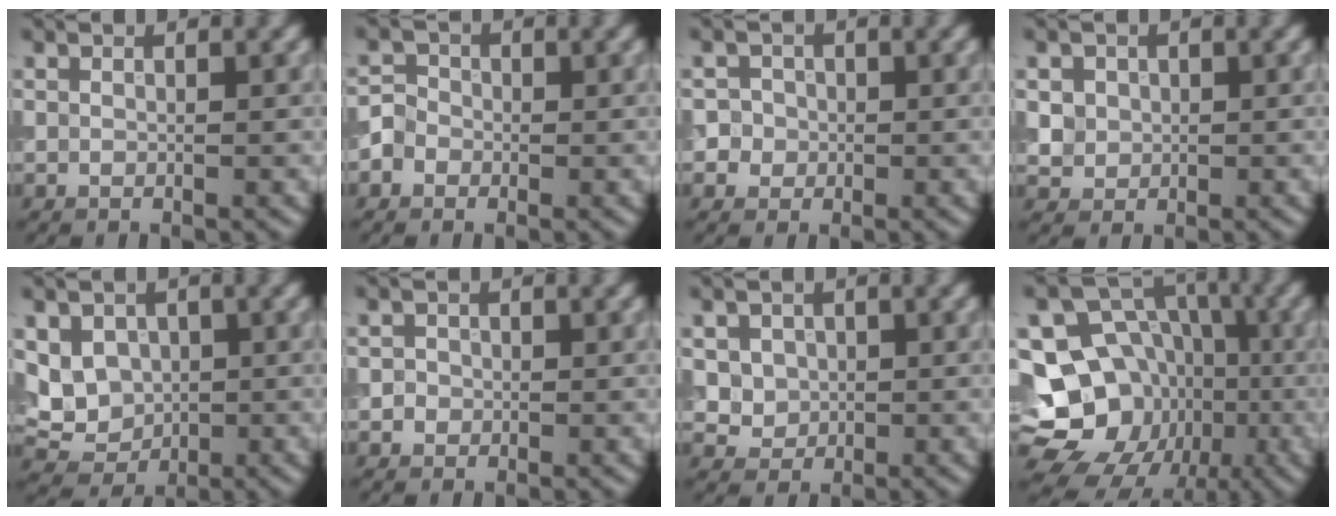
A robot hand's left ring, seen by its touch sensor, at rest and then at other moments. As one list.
[{"total": 2.4, "force": [-0.7, 2.2, 0.7], "torque": [0.000, 0.012, -0.027]}, {"total": 2.9, "force": [-0.1, 2.8, 0.7], "torque": [0.014, 0.018, -0.015]}, {"total": 2.6, "force": [0.7, 2.3, 0.9], "torque": [-0.019, 0.002, 0.022]}, {"total": 4.6, "force": [0.6, 3.9, 2.3], "torque": [-0.035, -0.001, 0.013]}, {"total": 1.0, "force": [-0.1, 1.0, 0.2], "torque": [0.008, -0.003, -0.006]}, {"total": 3.5, "force": [0.9, 3.0, 1.4], "torque": [-0.022, 0.002, 0.022]}, {"total": 17.7, "force": [-4.6, 15.3, 7.5], "torque": [-0.142, -0.006, -0.076]}]